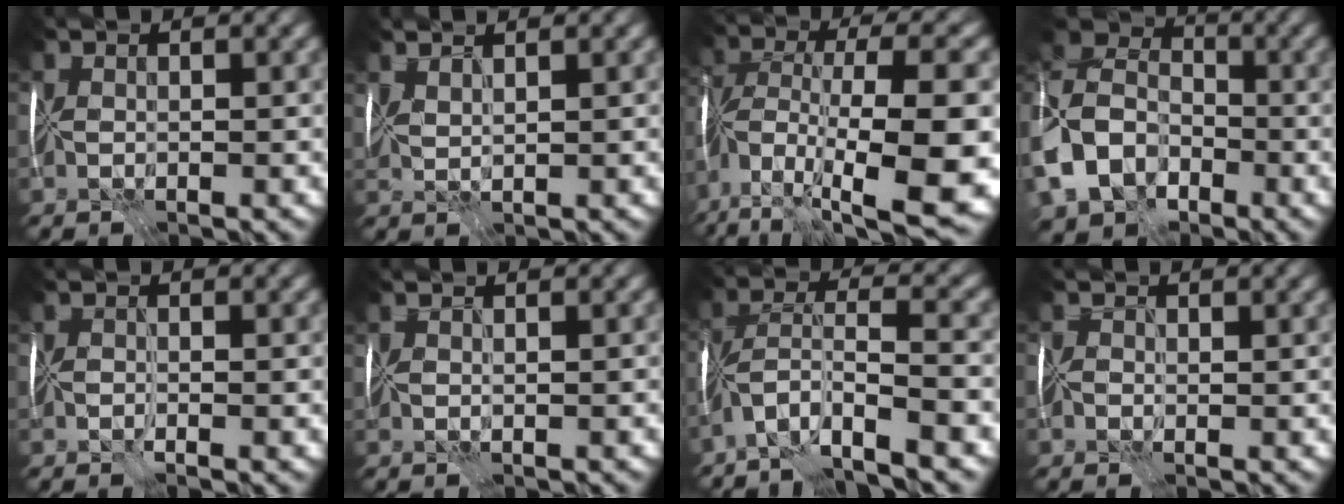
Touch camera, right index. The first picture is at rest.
{"total": 1.3, "force": [0.7, -1.0, 0.0], "torque": [-0.011, -0.003, 0.025]}
{"total": 14.3, "force": [-6.6, 5.1, 11.6], "torque": [-0.236, -0.012, -0.088]}
{"total": 9.7, "force": [-4.7, 6.8, 5.1], "torque": [-0.134, -0.023, -0.102]}
{"total": 1.4, "force": [-1.1, -0.9, -0.3], "torque": [0.002, -0.010, -0.016]}
{"total": 1.2, "force": [0.1, -0.9, -0.7], "torque": [0.008, -0.004, 0.008]}
{"total": 6.5, "force": [-5.0, 0.3, 4.2], "torque": [-0.082, 0.003, -0.097]}
{"total": 0.6, "force": [-0.3, 0.5, 0.0], "torque": [0.006, 0.009, -0.019]}